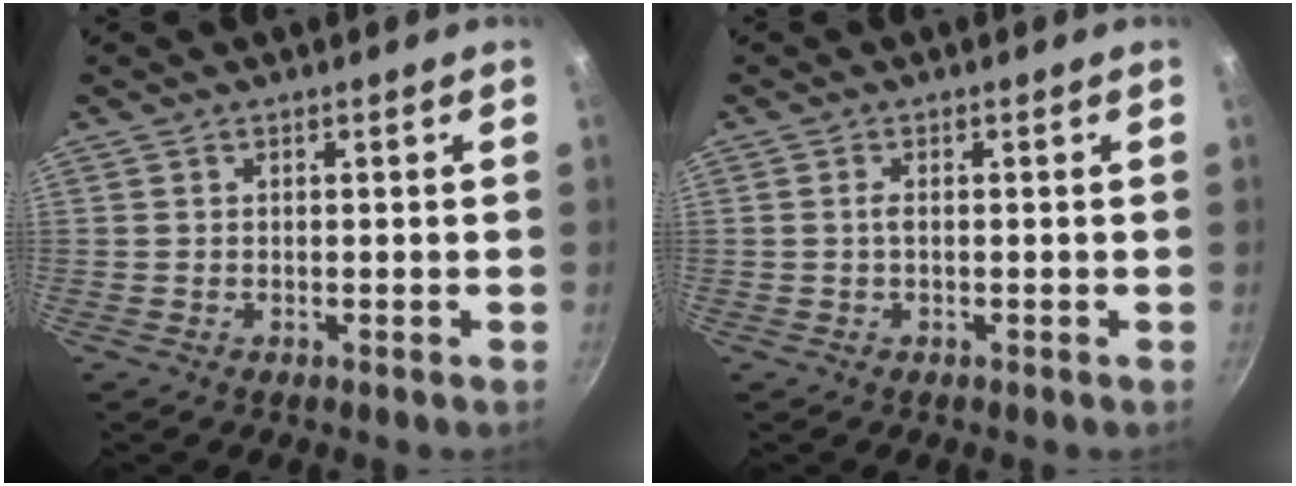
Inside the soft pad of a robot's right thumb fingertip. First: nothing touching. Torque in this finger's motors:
{"motor_torque": [0.11, 0.08, 0.31, 0.12, 0.09]}